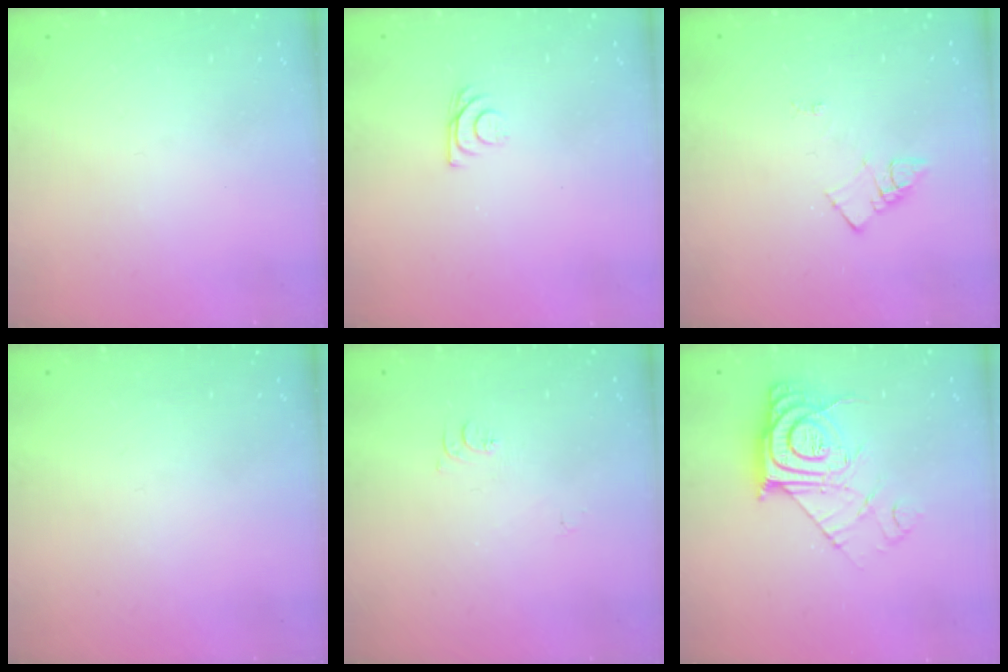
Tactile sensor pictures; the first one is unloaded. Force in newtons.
{"total": 6.1, "press": 6.0, "slide": 0.8}
{"total": 4.5, "press": 4.5, "slide": 0.5}
{"total": 0.0}
{"total": 5.2, "press": 5.1, "slide": 0.6}
{"total": 12.3, "press": 12.3, "slide": 1.1}